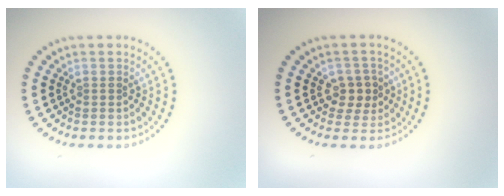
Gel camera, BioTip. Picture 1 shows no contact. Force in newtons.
{"total": 2.2, "press": 2.1, "slide": 0.8}